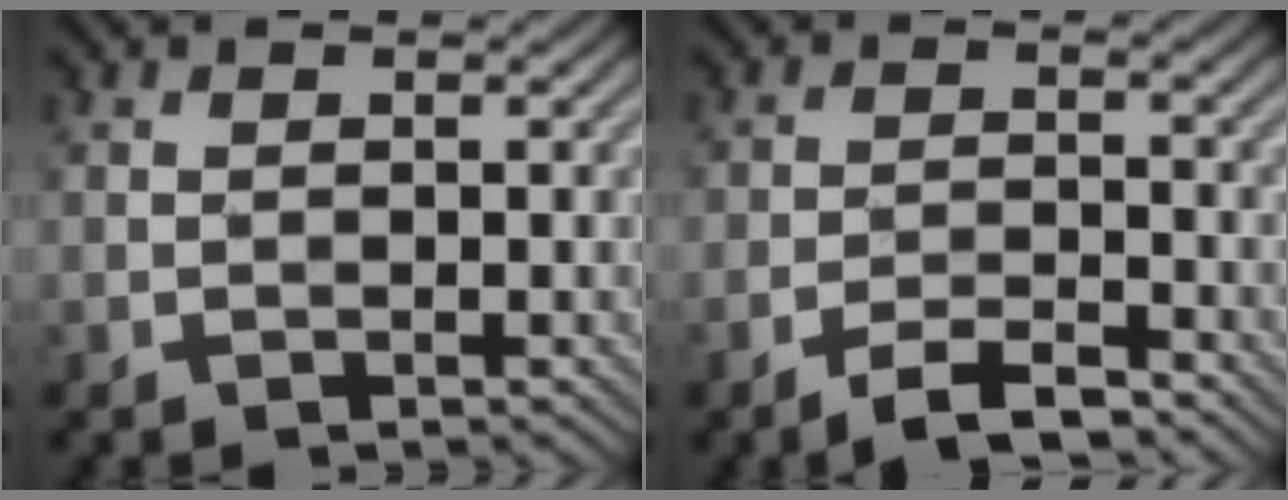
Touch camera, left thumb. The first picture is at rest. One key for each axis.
{"total": 3.9, "fx": -3.2, "fy": 0.7, "fz": 2.1, "tx": -0.043, "ty": 0.009, "tz": -0.062}